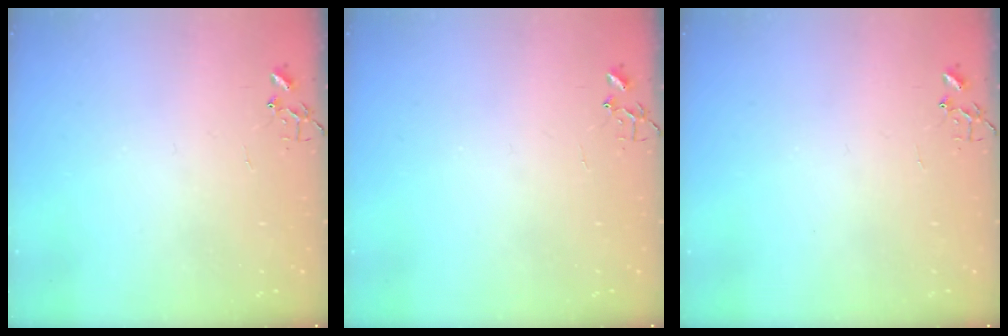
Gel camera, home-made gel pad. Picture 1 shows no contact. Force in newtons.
{"total": 0.0}
{"total": 0.0}